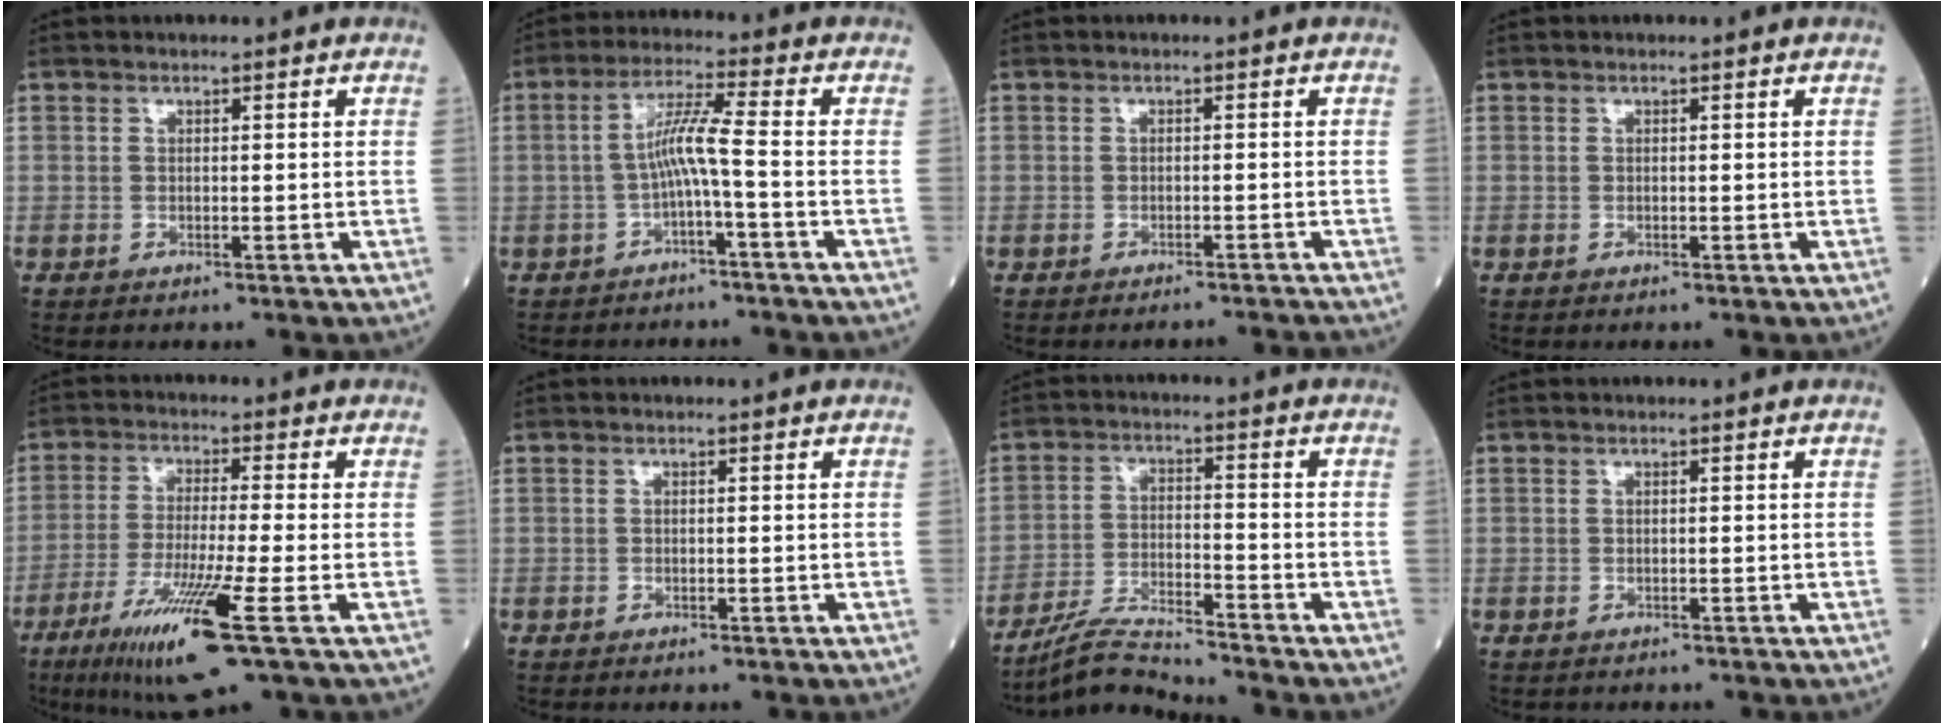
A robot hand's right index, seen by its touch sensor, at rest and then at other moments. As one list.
[{"total": 5.4, "force": [-1.4, -0.7, 5.2], "torque": [-0.101, 0.018, -0.026]}, {"total": 3.7, "force": [-3.7, -0.4, 0.4], "torque": [0.000, -0.009, -0.044]}, {"total": 0.0}, {"total": 12.5, "force": [-6.0, -0.5, 10.9], "torque": [-0.213, -0.036, -0.106]}, {"total": 0.0}, {"total": 7.6, "force": [-7.4, -0.7, 1.5], "torque": [-0.030, -0.012, -0.136]}, {"total": 0.6, "force": [-0.5, 0.3, 0.1], "torque": [-0.009, 0.001, -0.006]}]